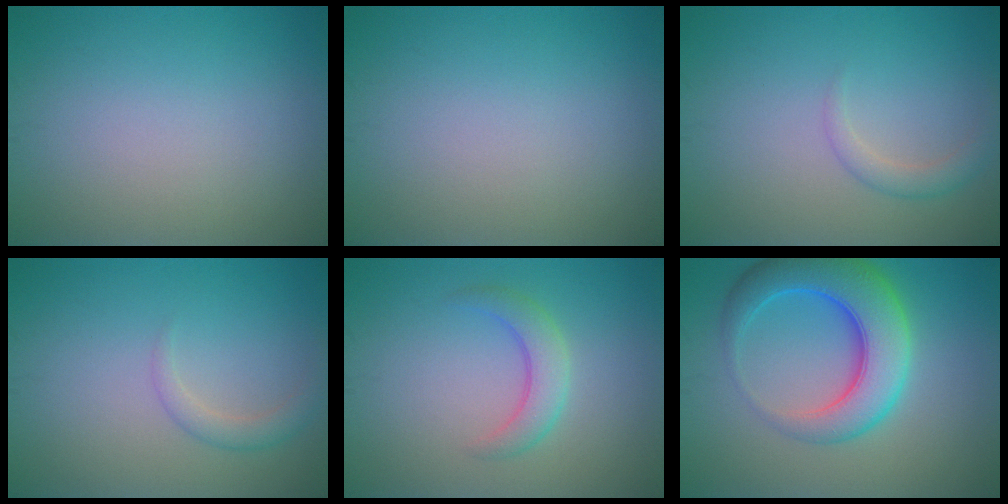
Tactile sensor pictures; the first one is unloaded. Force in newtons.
{"total": 0.0}
{"total": 1.7, "press": 1.7, "slide": 0.1}
{"total": 1.7, "press": 1.7, "slide": 0.1}
{"total": 2.7, "press": 2.7, "slide": 0.2}
{"total": 8.0, "press": 8.0, "slide": 0.3}